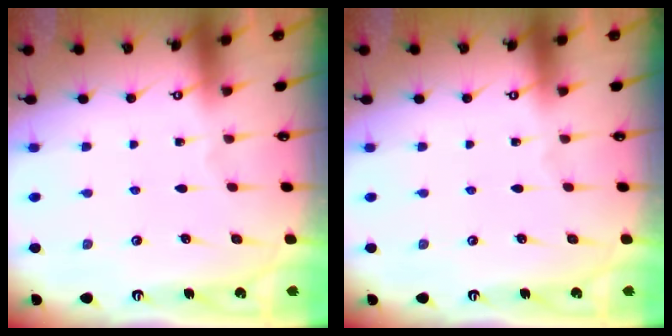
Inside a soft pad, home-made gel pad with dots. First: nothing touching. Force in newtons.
{"total": 0.0}